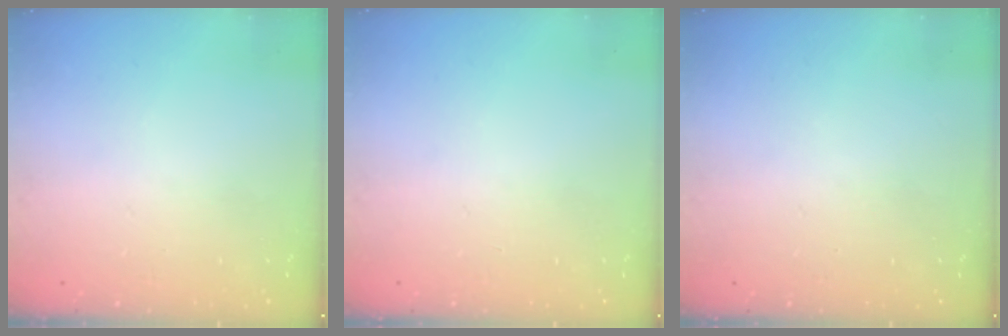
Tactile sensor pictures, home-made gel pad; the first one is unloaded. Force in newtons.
{"total": 0.0}
{"total": 0.0}